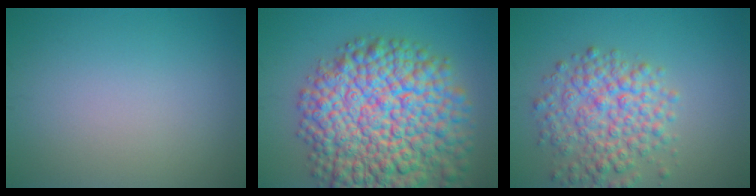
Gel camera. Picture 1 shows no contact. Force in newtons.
{"total": 15.6, "press": 15.6, "slide": 0.7}
{"total": 5.9, "press": 5.9, "slide": 0.2}